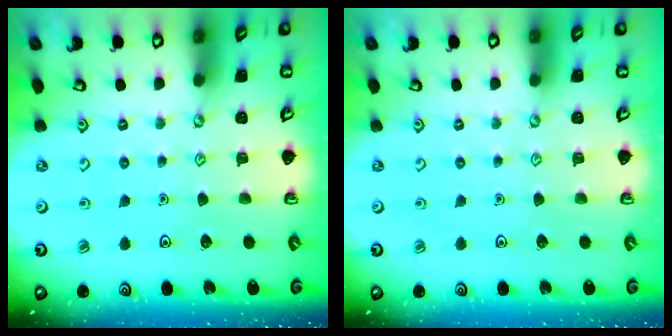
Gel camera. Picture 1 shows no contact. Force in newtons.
{"total": 0.0}